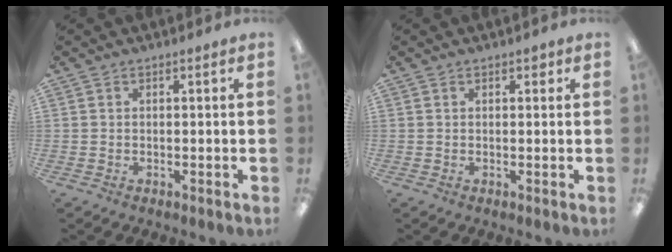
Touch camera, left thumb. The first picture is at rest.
{"total": 1.0, "force": [0.6, 0.6, 0.5], "torque": [-0.003, 0.000, 0.008]}